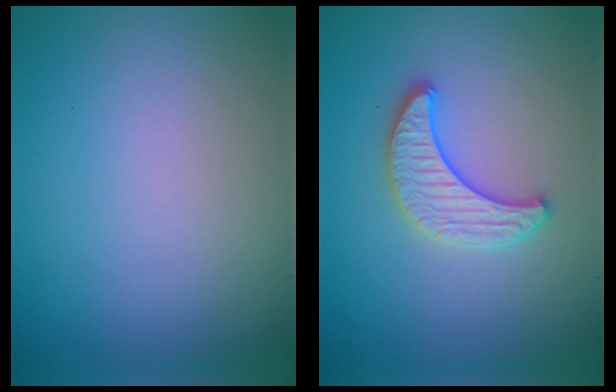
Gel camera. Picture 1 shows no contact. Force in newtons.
{"total": 3.2, "press": 3.2, "slide": 0.3}